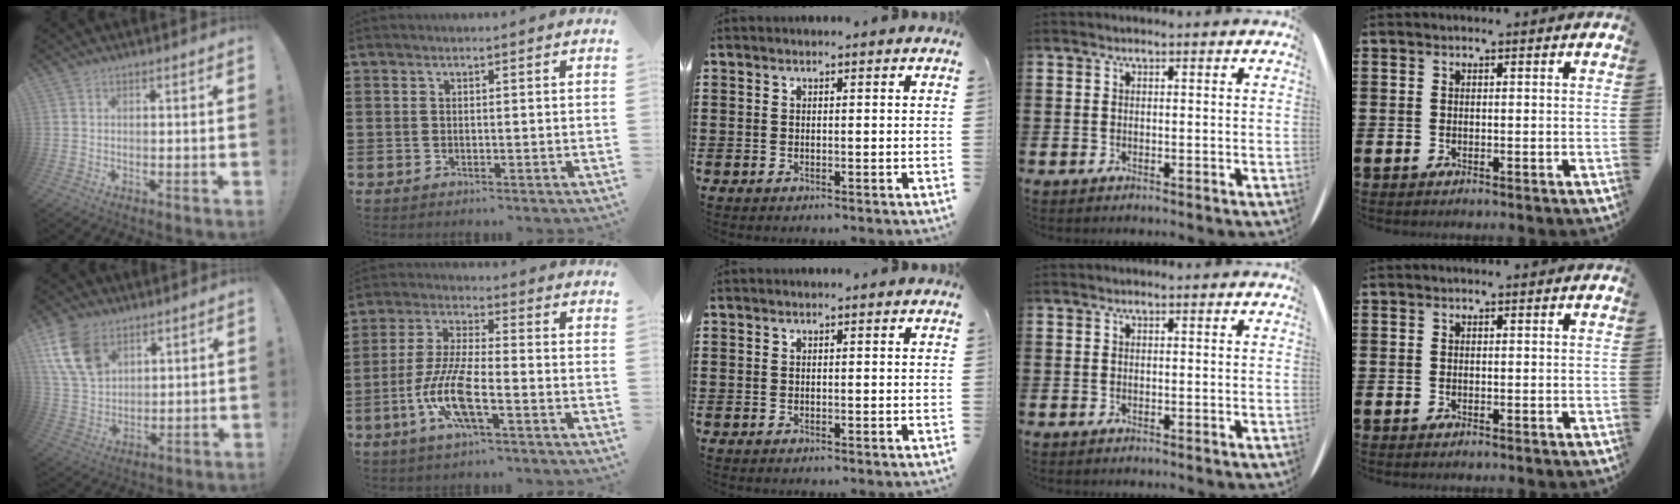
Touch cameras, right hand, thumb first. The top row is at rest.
{"thumb": {"total": 14.0, "force": [7.6, 9.2, 7.5], "torque": [-0.139, -0.031, 0.150]}, "index": {"total": 9.7, "force": [-3.9, 2.4, 8.5], "torque": [-0.199, -0.015, -0.079]}}